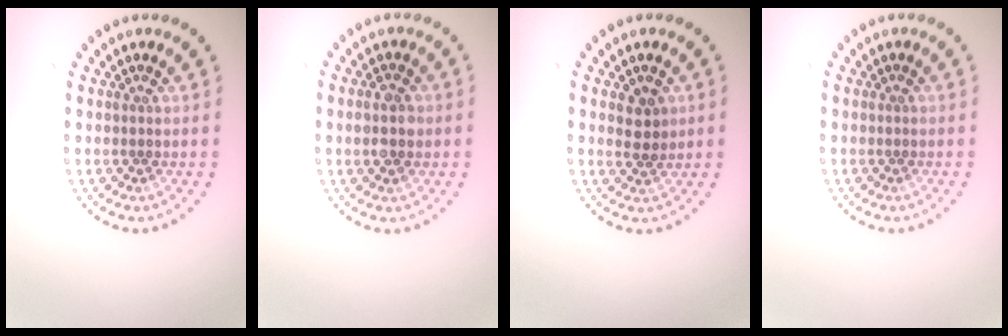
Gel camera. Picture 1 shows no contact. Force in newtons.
{"total": 2.7, "press": 2.7, "slide": 0.1}
{"total": 2.1, "press": 2.0, "slide": 0.6}
{"total": 0.0}